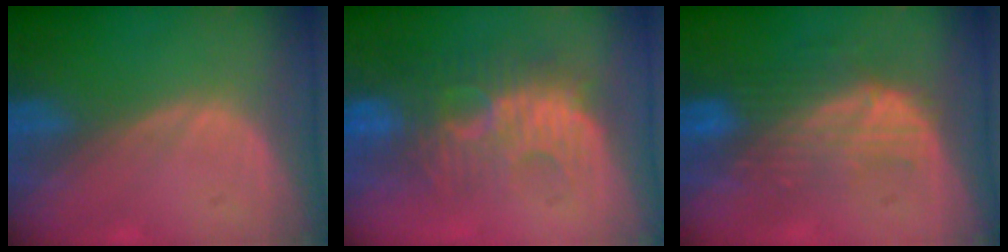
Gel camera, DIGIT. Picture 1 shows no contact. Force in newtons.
{"total": 9.1, "press": 8.9, "slide": 1.7}
{"total": 7.3, "press": 7.3, "slide": 0.6}